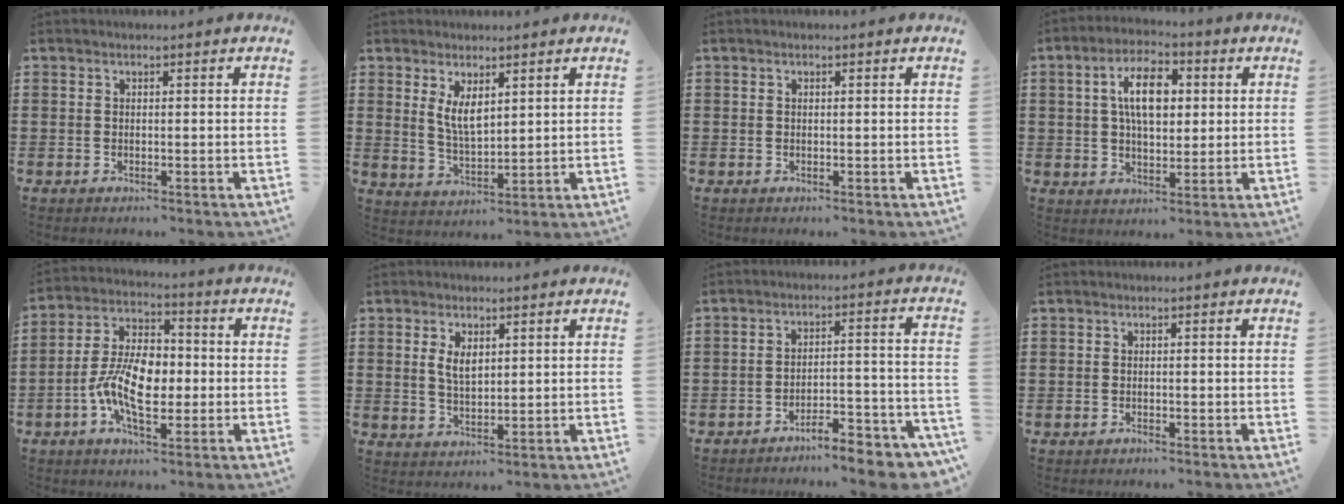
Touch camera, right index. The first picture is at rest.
{"total": 4.4, "force": [2.0, 1.9, 3.5], "torque": [-0.072, 0.002, 0.036]}
{"total": 0.0}
{"total": 8.1, "force": [1.8, 4.0, 6.8], "torque": [-0.125, 0.010, 0.025]}
{"total": 9.4, "force": [-1.9, 5.0, 7.7], "torque": [-0.176, 0.004, -0.042]}
{"total": 3.3, "force": [1.2, 1.6, 2.6], "torque": [-0.048, 0.003, 0.018]}
{"total": 6.3, "force": [-6.0, 0.5, 1.8], "torque": [-0.024, 0.007, -0.115]}
{"total": 1.1, "force": [-1.0, 0.3, -0.1], "torque": [-0.002, 0.005, -0.024]}